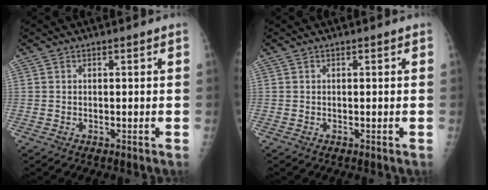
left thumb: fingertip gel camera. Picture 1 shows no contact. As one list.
[{"total": 0.0}]